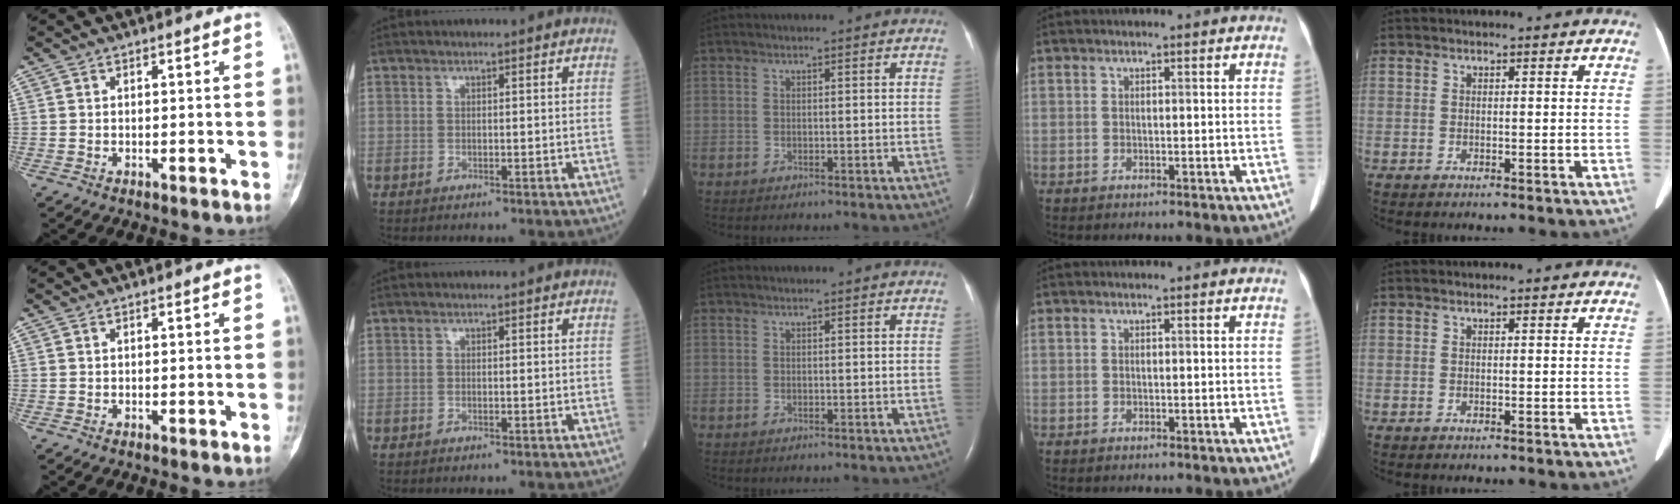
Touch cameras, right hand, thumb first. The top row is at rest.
{}